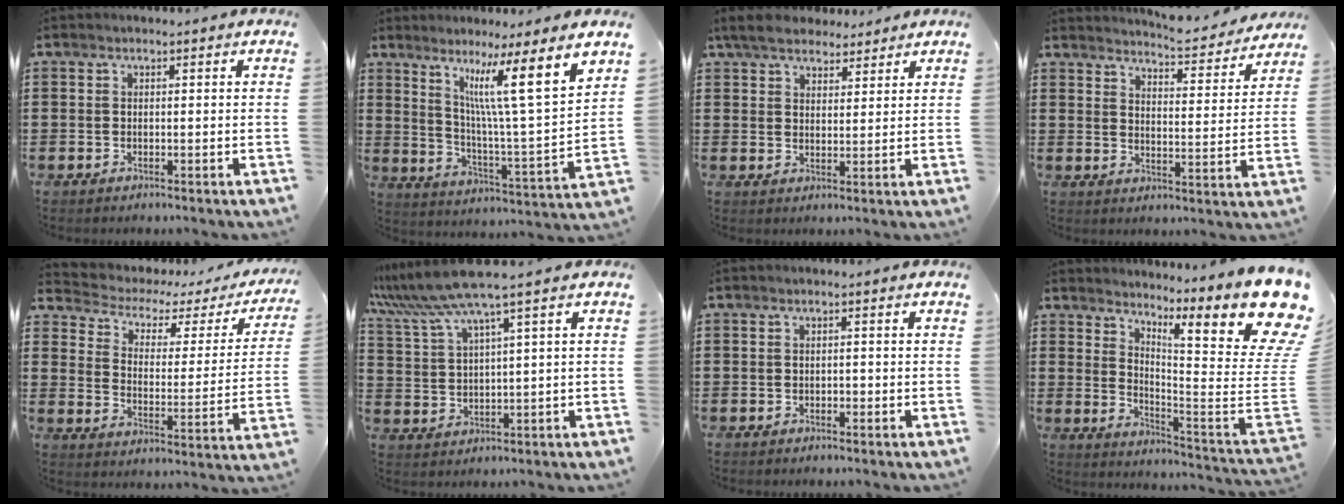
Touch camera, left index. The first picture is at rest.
{"total": 11.4, "force": [7.1, -0.2, 8.9], "torque": [-0.168, -0.046, 0.104]}
{"total": 5.1, "force": [4.5, 2.0, 1.5], "torque": [-0.047, -0.002, 0.084]}
{"total": 5.0, "force": [4.9, -0.4, 1.0], "torque": [-0.026, -0.041, 0.080]}
{"total": 3.1, "force": [1.7, 1.8, 1.8], "torque": [-0.050, -0.015, 0.019]}
{"total": 6.7, "force": [4.9, -0.4, 4.5], "torque": [-0.121, -0.026, 0.080]}
{"total": 0.5, "force": [-0.3, 0.4, 0.3], "torque": [-0.008, 0.000, -0.006]}
{"total": 12.8, "force": [7.9, 2.1, 9.8], "torque": [-0.151, -0.073, 0.124]}